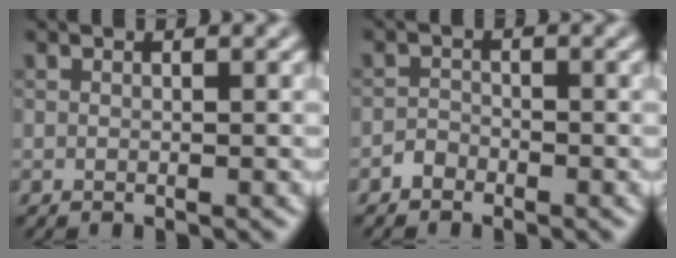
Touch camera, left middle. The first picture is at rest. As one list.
[{"total": 1.0, "force": [-0.8, 0.6, 0.1], "torque": [0.000, 0.004, -0.016]}]